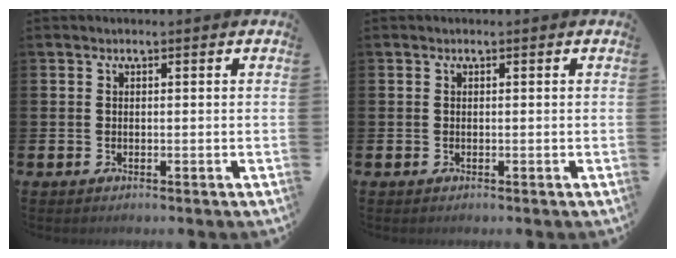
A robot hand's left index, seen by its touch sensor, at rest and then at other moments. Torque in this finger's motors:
{"motor_torque": [0.00, 0.00, 0.00, 0.01]}